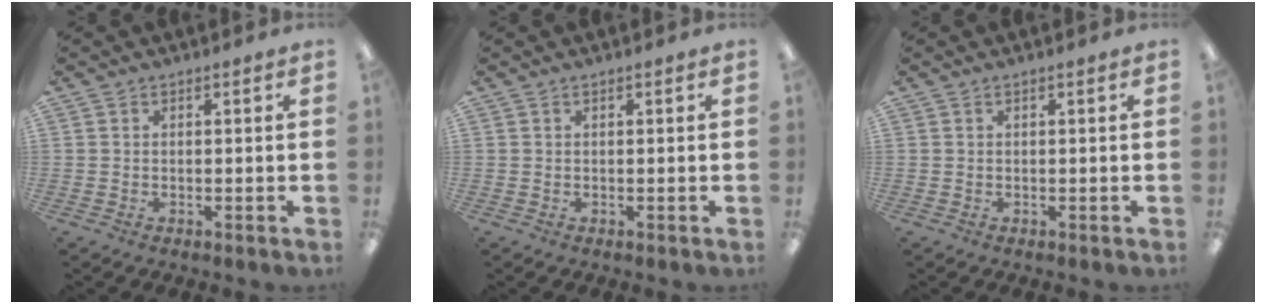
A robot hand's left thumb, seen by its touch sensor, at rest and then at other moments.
{"total": 0.0}
{"total": 0.0}